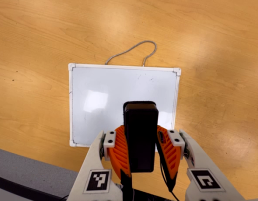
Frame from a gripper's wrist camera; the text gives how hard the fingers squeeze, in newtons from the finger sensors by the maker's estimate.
{"total": 7.7, "left": 6.2, "right": 9.2}